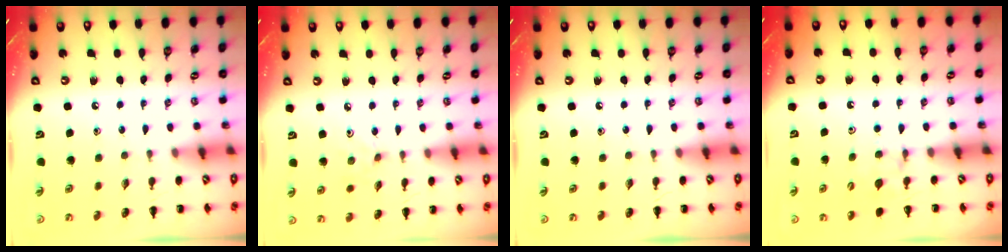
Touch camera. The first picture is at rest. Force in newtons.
{"total": 2.5, "press": 2.4, "slide": 0.9}
{"total": 0.0}
{"total": 5.2, "press": 5.0, "slide": 1.5}